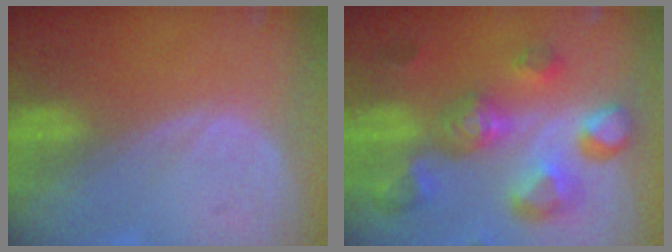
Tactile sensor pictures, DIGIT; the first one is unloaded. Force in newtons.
{"total": 11.3, "press": 10.1, "slide": 5.1}